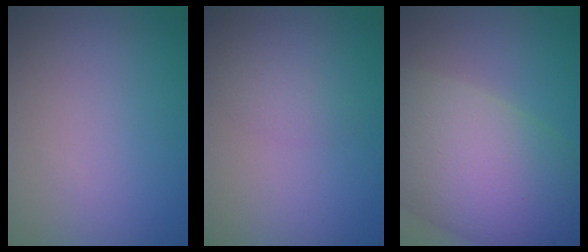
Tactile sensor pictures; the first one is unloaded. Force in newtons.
{"total": 1.1, "press": 1.1, "slide": 0.1}
{"total": 14.4, "press": 14.4, "slide": 0.6}